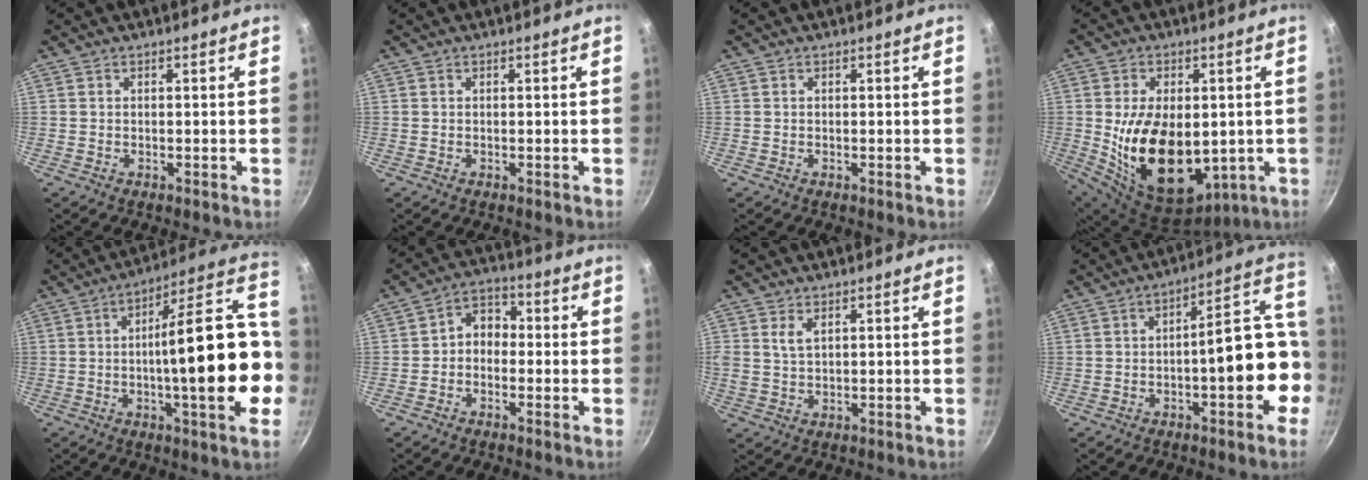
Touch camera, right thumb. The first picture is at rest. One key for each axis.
{"total": 0.0}
{"total": 0.0}
{"total": 19.8, "fx": -0.7, "fy": 12.6, "fz": 15.2, "tx": -0.250, "ty": -0.024, "tz": 0.013}
{"total": 24.1, "fx": -3.0, "fy": 7.0, "fz": 22.9, "tx": -0.306, "ty": 0.034, "tz": -0.055}
{"total": 5.2, "fx": -1.0, "fy": 4.1, "fz": 3.1, "tx": -0.023, "ty": 0.026, "tz": -0.032}
{"total": 2.7, "fx": 1.2, "fy": 1.5, "fz": 2.0, "tx": -0.035, "ty": -0.007, "tz": 0.024}
{"total": 14.6, "fx": -3.0, "fy": 5.7, "fz": 13.1, "tx": -0.133, "ty": 0.061, "tz": -0.044}